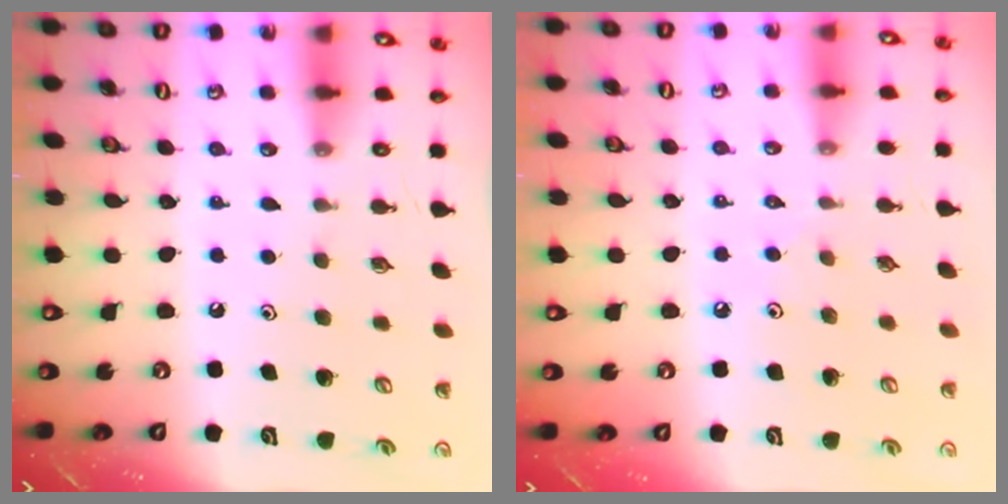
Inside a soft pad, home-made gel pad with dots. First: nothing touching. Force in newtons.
{"total": 2.1, "press": 2.1, "slide": 0.4}